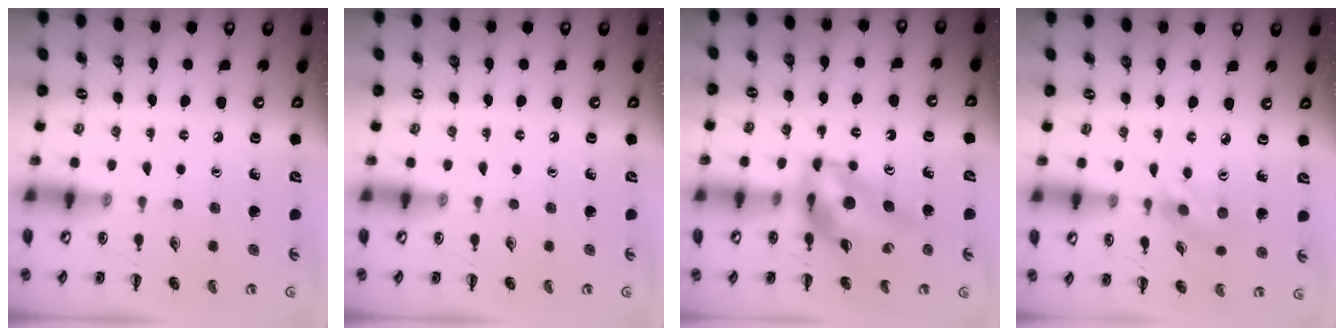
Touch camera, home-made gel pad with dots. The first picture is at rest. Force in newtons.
{"total": 0.0}
{"total": 12.5, "press": 11.9, "slide": 3.8}
{"total": 2.7, "press": 2.6, "slide": 0.6}